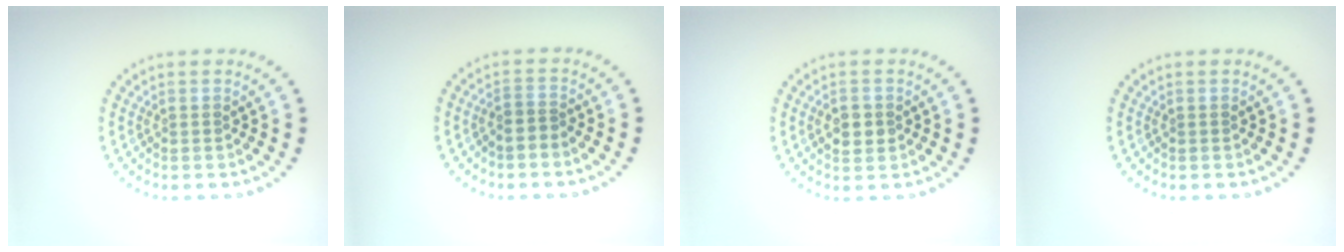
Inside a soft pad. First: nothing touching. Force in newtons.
{"total": 0.9, "press": 0.7, "slide": 0.6}
{"total": 1.8, "press": 1.8, "slide": 0.2}
{"total": 0.0}